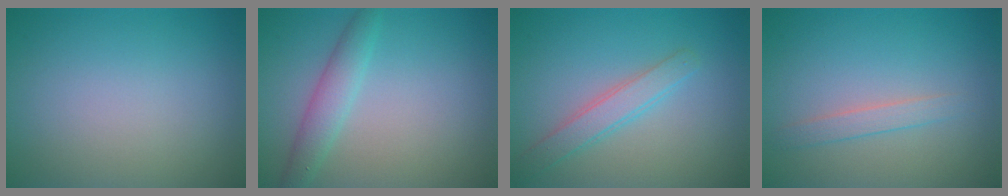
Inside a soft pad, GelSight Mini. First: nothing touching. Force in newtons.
{"total": 2.5, "press": 2.5, "slide": 0.0}
{"total": 2.5, "press": 2.5, "slide": 0.1}
{"total": 1.5, "press": 1.5, "slide": 0.1}